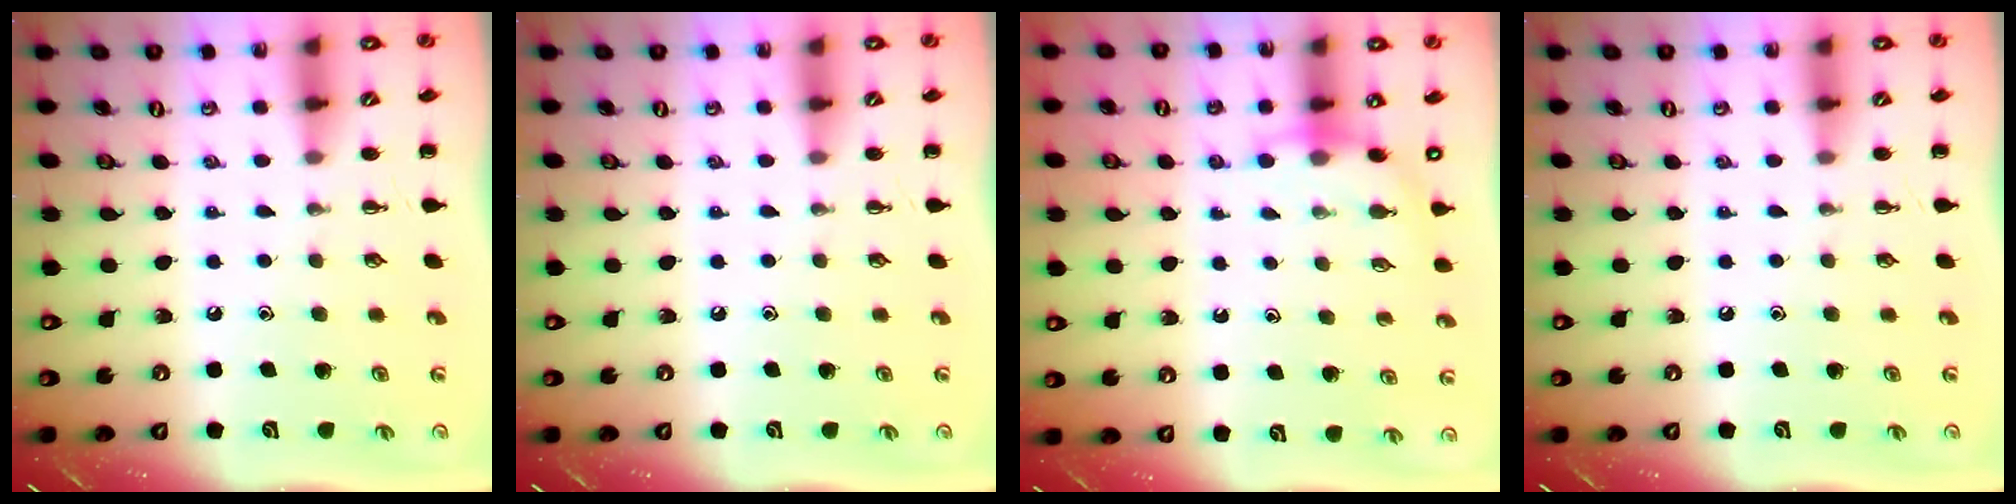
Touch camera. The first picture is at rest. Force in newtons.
{"total": 0.0}
{"total": 5.3, "press": 5.3, "slide": 0.5}
{"total": 0.0}